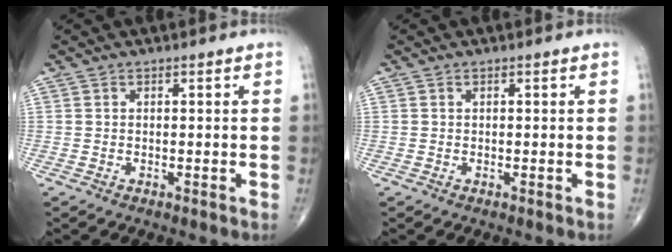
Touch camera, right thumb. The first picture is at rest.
{"total": 0.0}